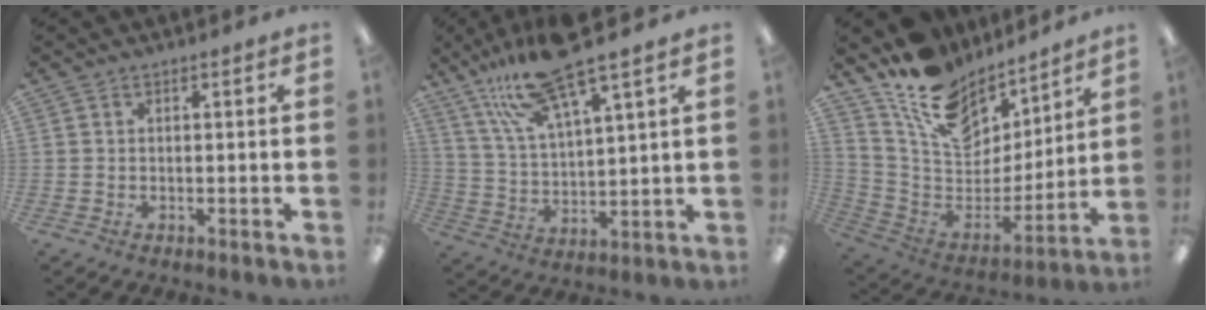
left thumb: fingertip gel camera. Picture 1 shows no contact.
{"total": 16.3, "force": [12.5, 3.5, 9.9], "torque": [-0.194, -0.055, 0.214]}
{"total": 15.9, "force": [12.2, 8.2, 6.1], "torque": [-0.132, -0.091, 0.226]}